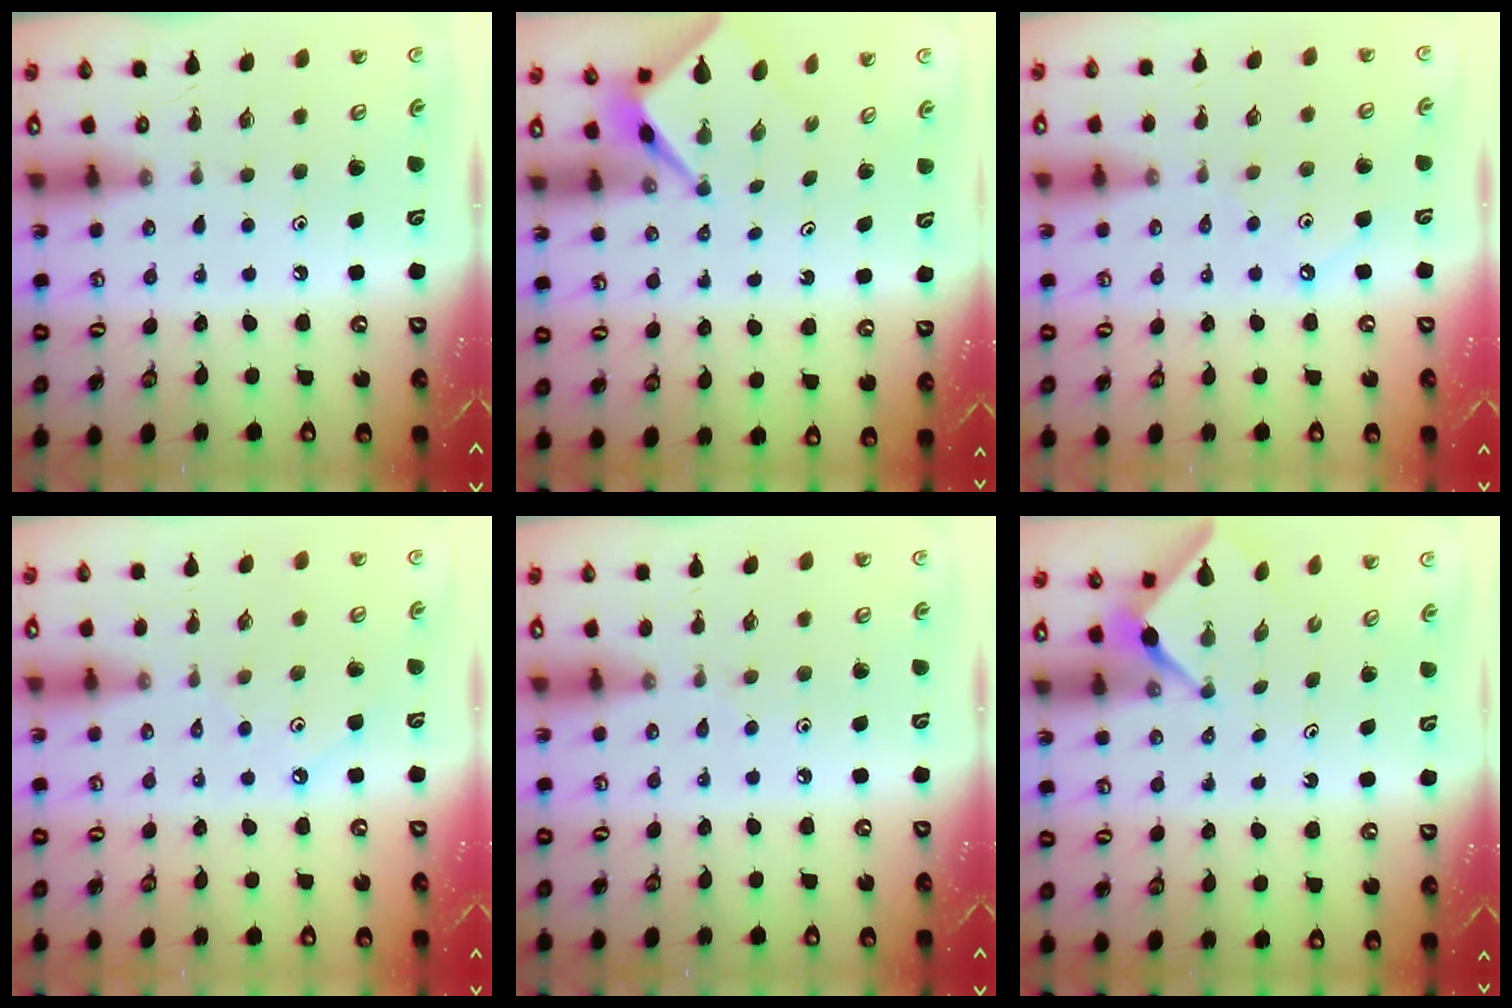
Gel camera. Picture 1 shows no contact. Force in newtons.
{"total": 3.0, "press": 3.0, "slide": 0.1}
{"total": 2.5, "press": 2.5, "slide": 0.4}
{"total": 2.7, "press": 2.7, "slide": 0.2}
{"total": 3.4, "press": 3.3, "slide": 0.6}
{"total": 2.3, "press": 2.3, "slide": 0.2}